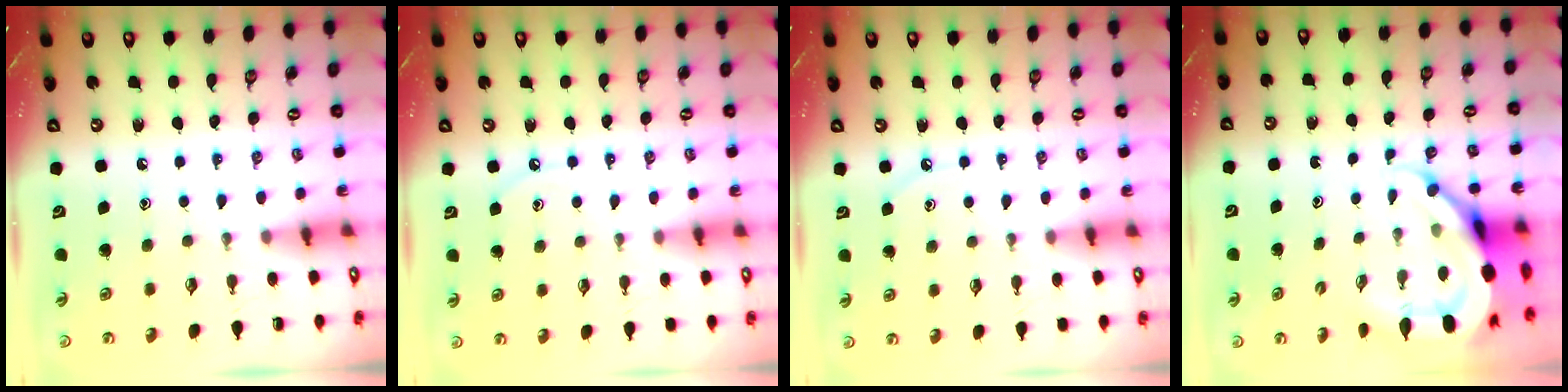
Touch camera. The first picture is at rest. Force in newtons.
{"total": 4.1, "press": 4.1, "slide": 0.6}
{"total": 3.4, "press": 3.3, "slide": 0.3}
{"total": 9.9, "press": 9.9, "slide": 1.0}